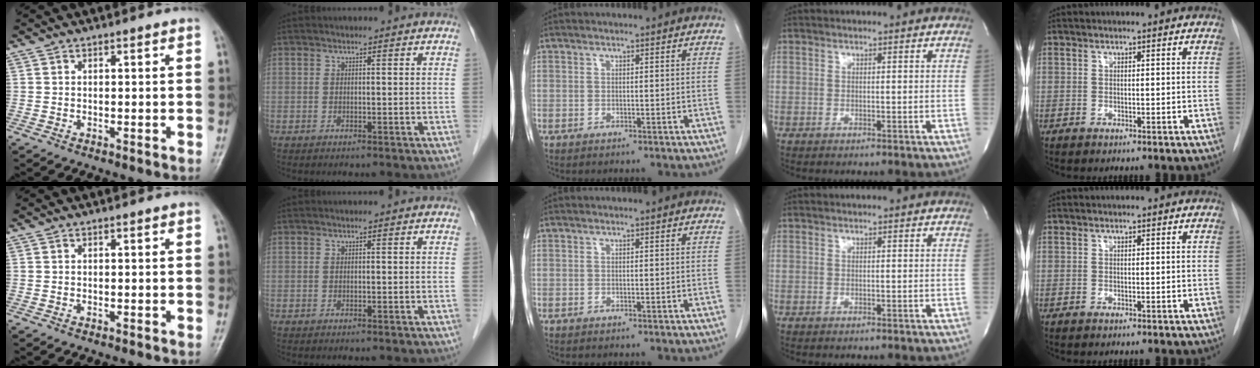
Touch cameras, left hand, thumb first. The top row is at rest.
{}